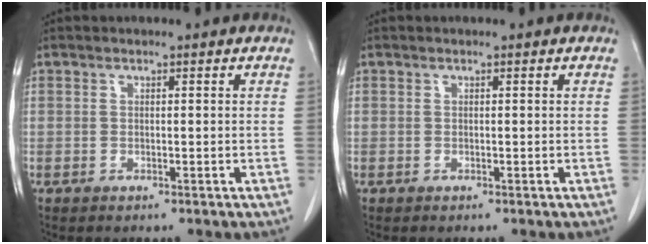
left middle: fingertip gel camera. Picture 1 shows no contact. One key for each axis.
{"total": 0.0}